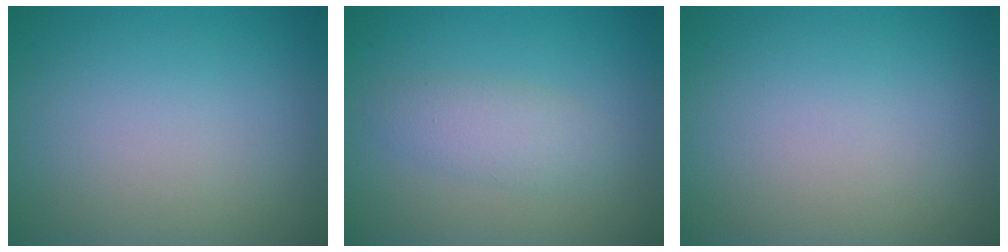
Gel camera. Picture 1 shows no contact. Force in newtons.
{"total": 2.4, "press": 2.4, "slide": 0.1}
{"total": 0.0}